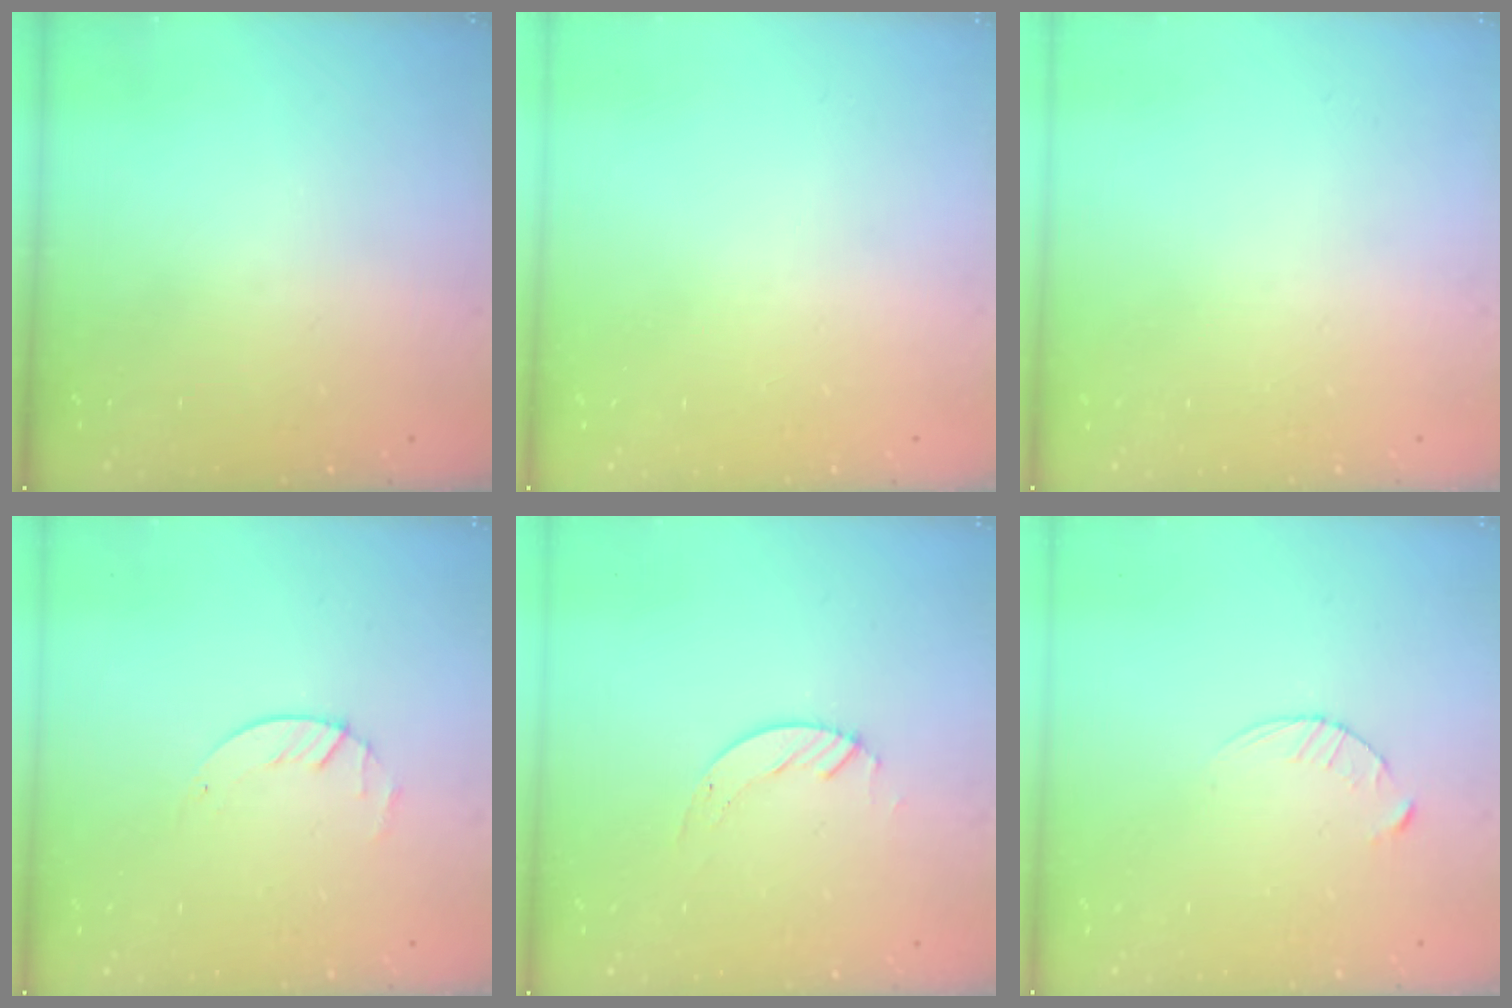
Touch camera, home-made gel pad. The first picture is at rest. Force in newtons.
{"total": 0.0}
{"total": 0.0}
{"total": 1.8, "press": 1.8, "slide": 0.2}
{"total": 2.7, "press": 2.7, "slide": 0.2}
{"total": 4.0, "press": 4.0, "slide": 0.5}